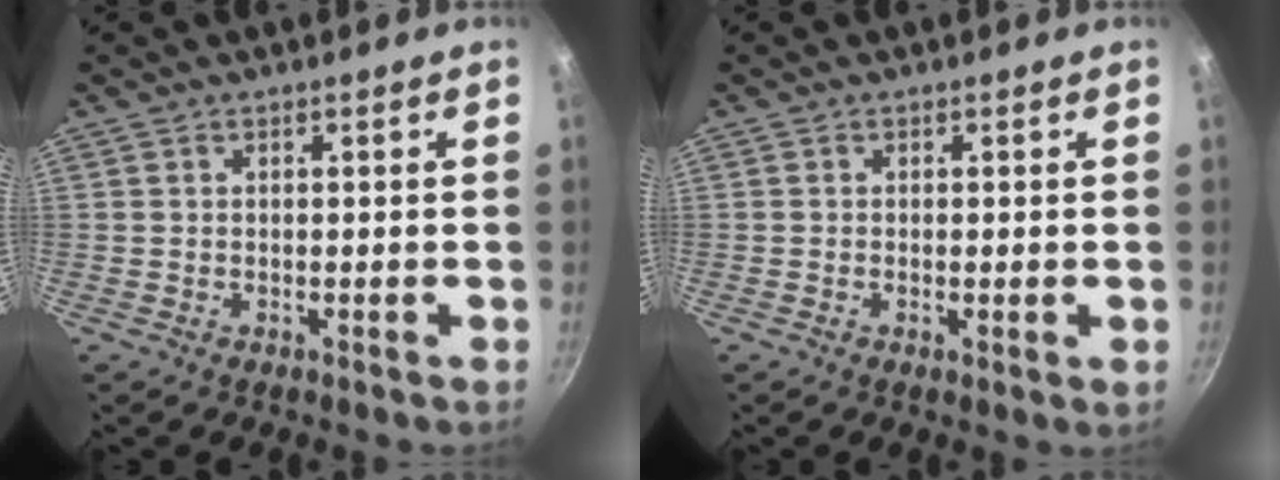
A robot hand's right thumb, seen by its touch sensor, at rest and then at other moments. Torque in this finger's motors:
{"motor_torque": [-0.07, 0.10, -0.24, -0.08, -0.02]}